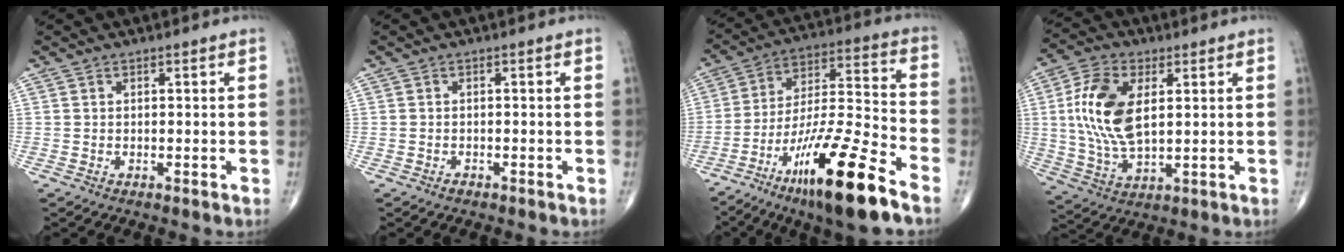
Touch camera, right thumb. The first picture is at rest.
{"total": 0.7, "force": [-0.6, 0.3, 0.2], "torque": [0.002, 0.001, -0.014]}
{"total": 21.6, "force": [-12.9, 3.5, 17.0], "torque": [-0.313, 0.056, -0.224]}
{"total": 14.1, "force": [2.5, 7.4, 11.7], "torque": [-0.233, -0.005, 0.050]}